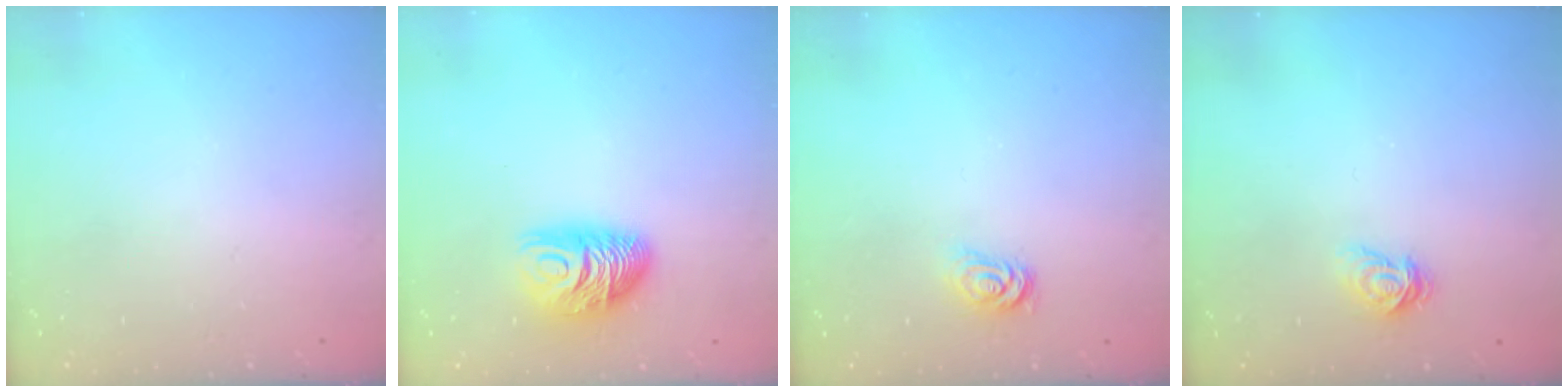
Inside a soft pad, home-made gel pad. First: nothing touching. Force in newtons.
{"total": 9.5, "press": 9.5, "slide": 0.6}
{"total": 2.6, "press": 2.6, "slide": 0.4}
{"total": 3.8, "press": 3.8, "slide": 0.4}